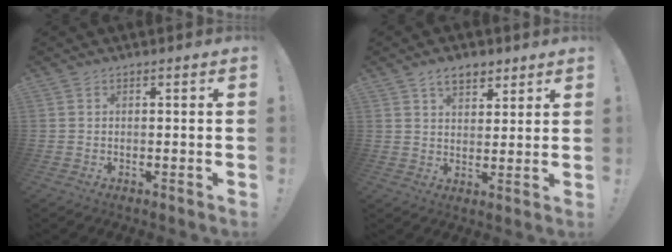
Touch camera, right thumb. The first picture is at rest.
{"total": 6.6, "force": [4.3, 3.9, 3.2], "torque": [-0.043, -0.016, 0.077]}